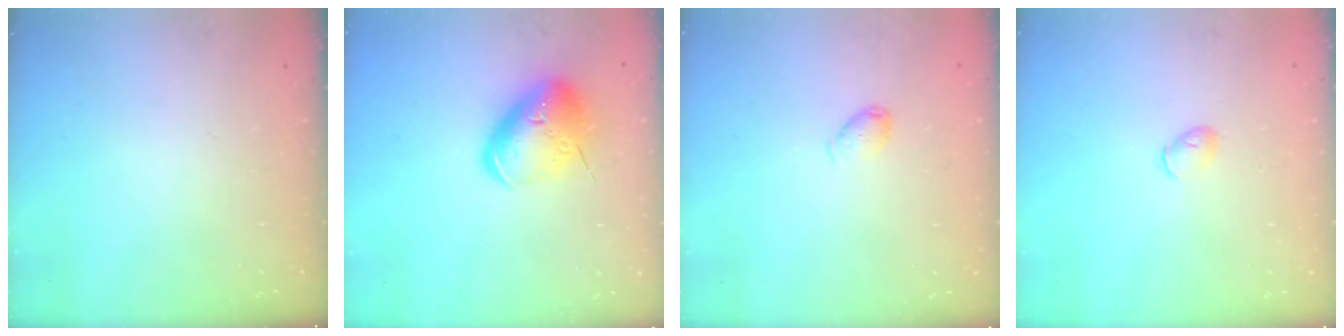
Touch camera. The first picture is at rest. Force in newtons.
{"total": 15.1, "press": 14.9, "slide": 2.5}
{"total": 5.2, "press": 5.1, "slide": 0.8}
{"total": 3.3, "press": 3.2, "slide": 0.7}